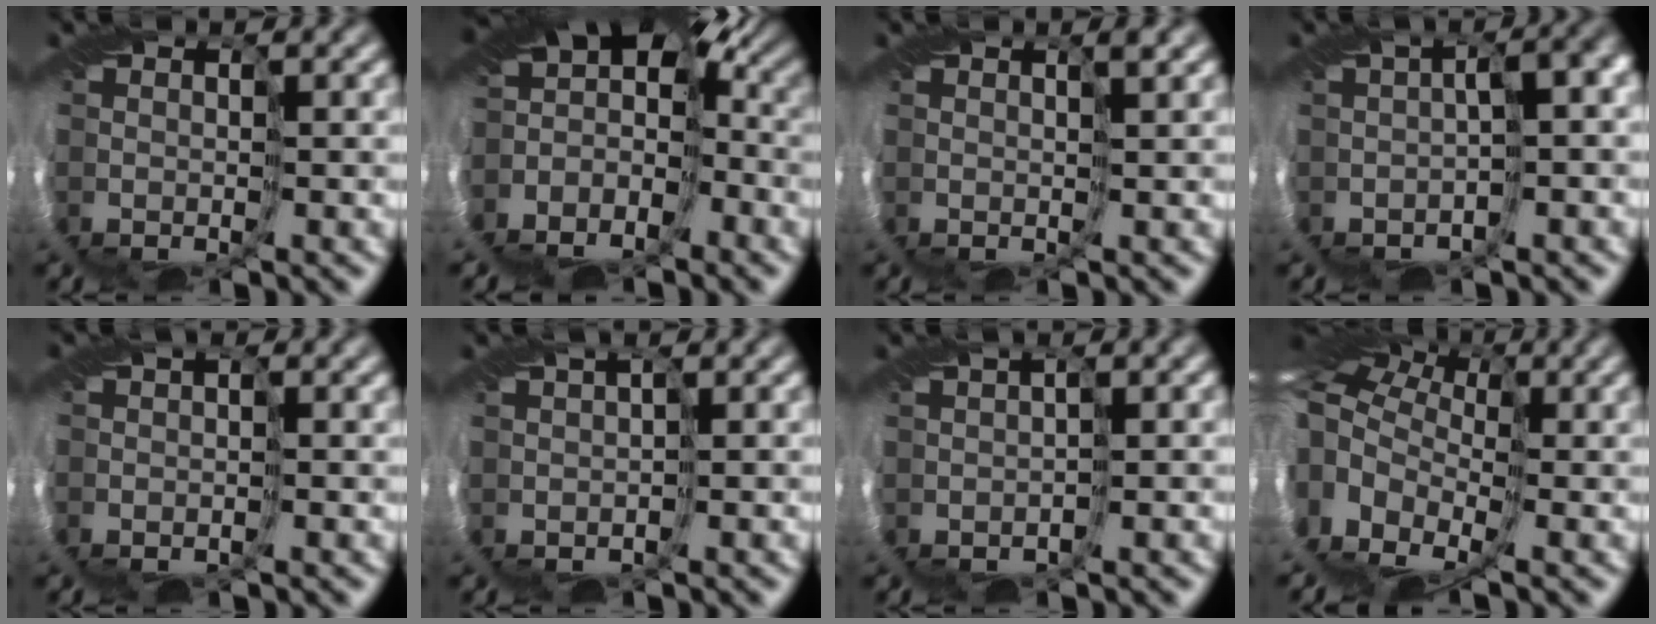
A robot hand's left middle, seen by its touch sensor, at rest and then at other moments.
{"total": 9.6, "force": [-6.0, 5.6, 5.0], "torque": [-0.093, -0.002, -0.072]}
{"total": 1.3, "force": [1.1, -0.5, 0.4], "torque": [-0.006, 0.006, 0.016]}
{"total": 4.5, "force": [-1.3, 1.4, 4.1], "torque": [-0.046, 0.010, -0.013]}
{"total": 1.5, "force": [-0.6, 0.9, 1.0], "torque": [-0.021, 0.003, -0.005]}
{"total": 0.5, "force": [0.0, 0.2, 0.5], "torque": [-0.006, 0.006, 0.001]}
{"total": 1.2, "force": [-0.5, 0.6, 1.0], "torque": [-0.006, 0.014, 0.001]}
{"total": 15.8, "force": [2.6, 10.5, 11.5], "torque": [-0.255, 0.031, 0.008]}